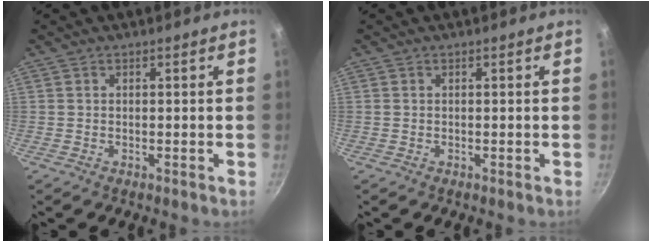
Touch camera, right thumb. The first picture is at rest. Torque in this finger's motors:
{"motor_torque": [-0.04, -0.25, 0.28, 0.02, 0.00]}